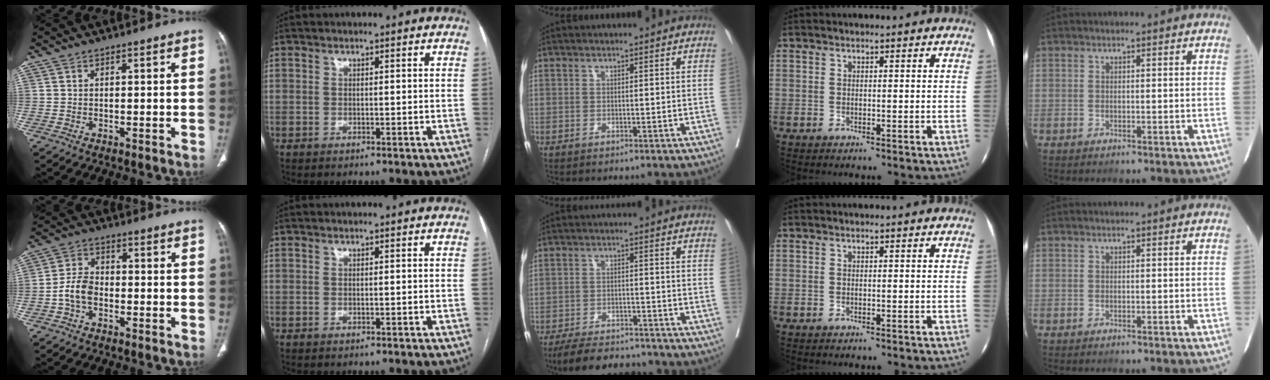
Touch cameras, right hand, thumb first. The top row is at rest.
{"thumb": {"total": 5.6, "force": [-1.9, 3.7, 3.7], "torque": [-0.068, 0.021, -0.044]}, "middle": {"total": 10.0, "force": [-9.0, 2.6, 3.3], "torque": [-0.049, -0.002, -0.134]}}